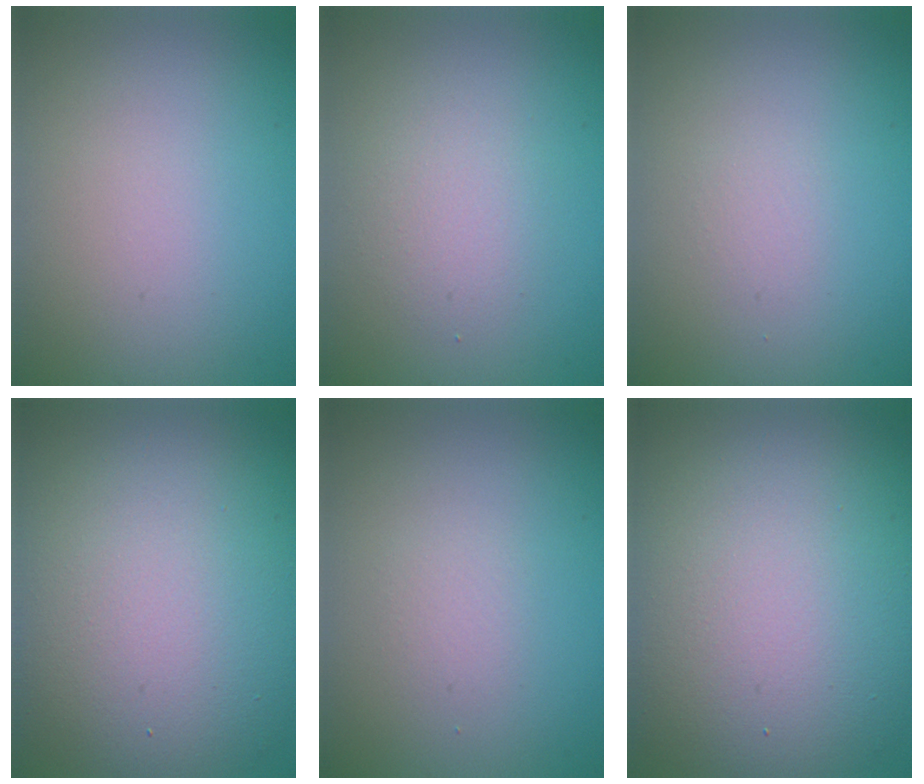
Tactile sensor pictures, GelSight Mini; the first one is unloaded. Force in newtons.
{"total": 2.1, "press": 2.1, "slide": 0.1}
{"total": 0.0}
{"total": 13.5, "press": 13.5, "slide": 0.3}
{"total": 1.0, "press": 1.0, "slide": 0.1}
{"total": 14.4, "press": 14.4, "slide": 0.5}